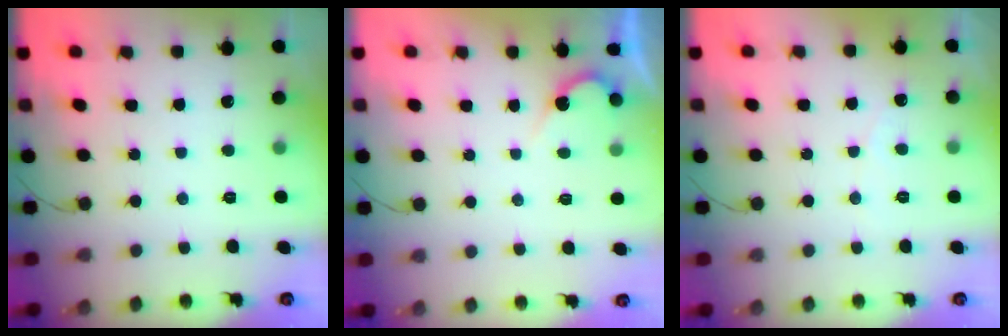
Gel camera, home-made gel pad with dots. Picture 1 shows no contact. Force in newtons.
{"total": 3.1, "press": 3.1, "slide": 0.2}
{"total": 2.5, "press": 2.5, "slide": 0.2}